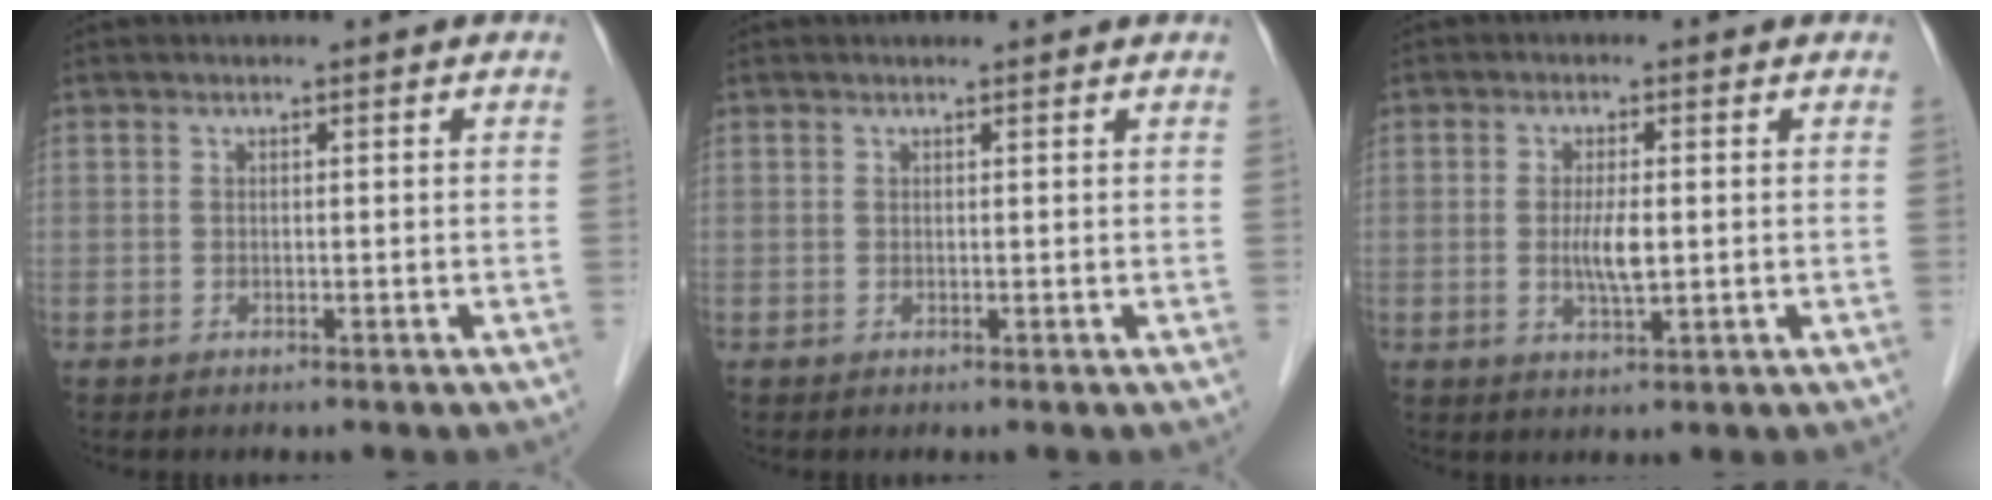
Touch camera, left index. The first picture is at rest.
{"total": 1.4, "force": [1.4, 0.2, 0.2], "torque": [-0.013, 0.010, 0.016]}
{"total": 3.8, "force": [-0.1, 0.7, 3.8], "torque": [-0.076, -0.005, 0.000]}